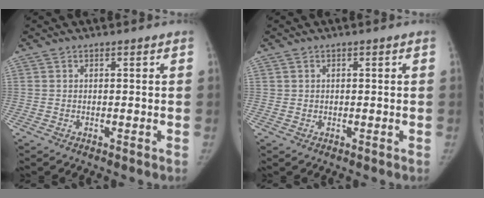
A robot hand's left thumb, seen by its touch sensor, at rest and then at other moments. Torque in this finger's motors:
{"motor_torque": [0.04, -0.32, 0.04, -0.05, -0.05]}